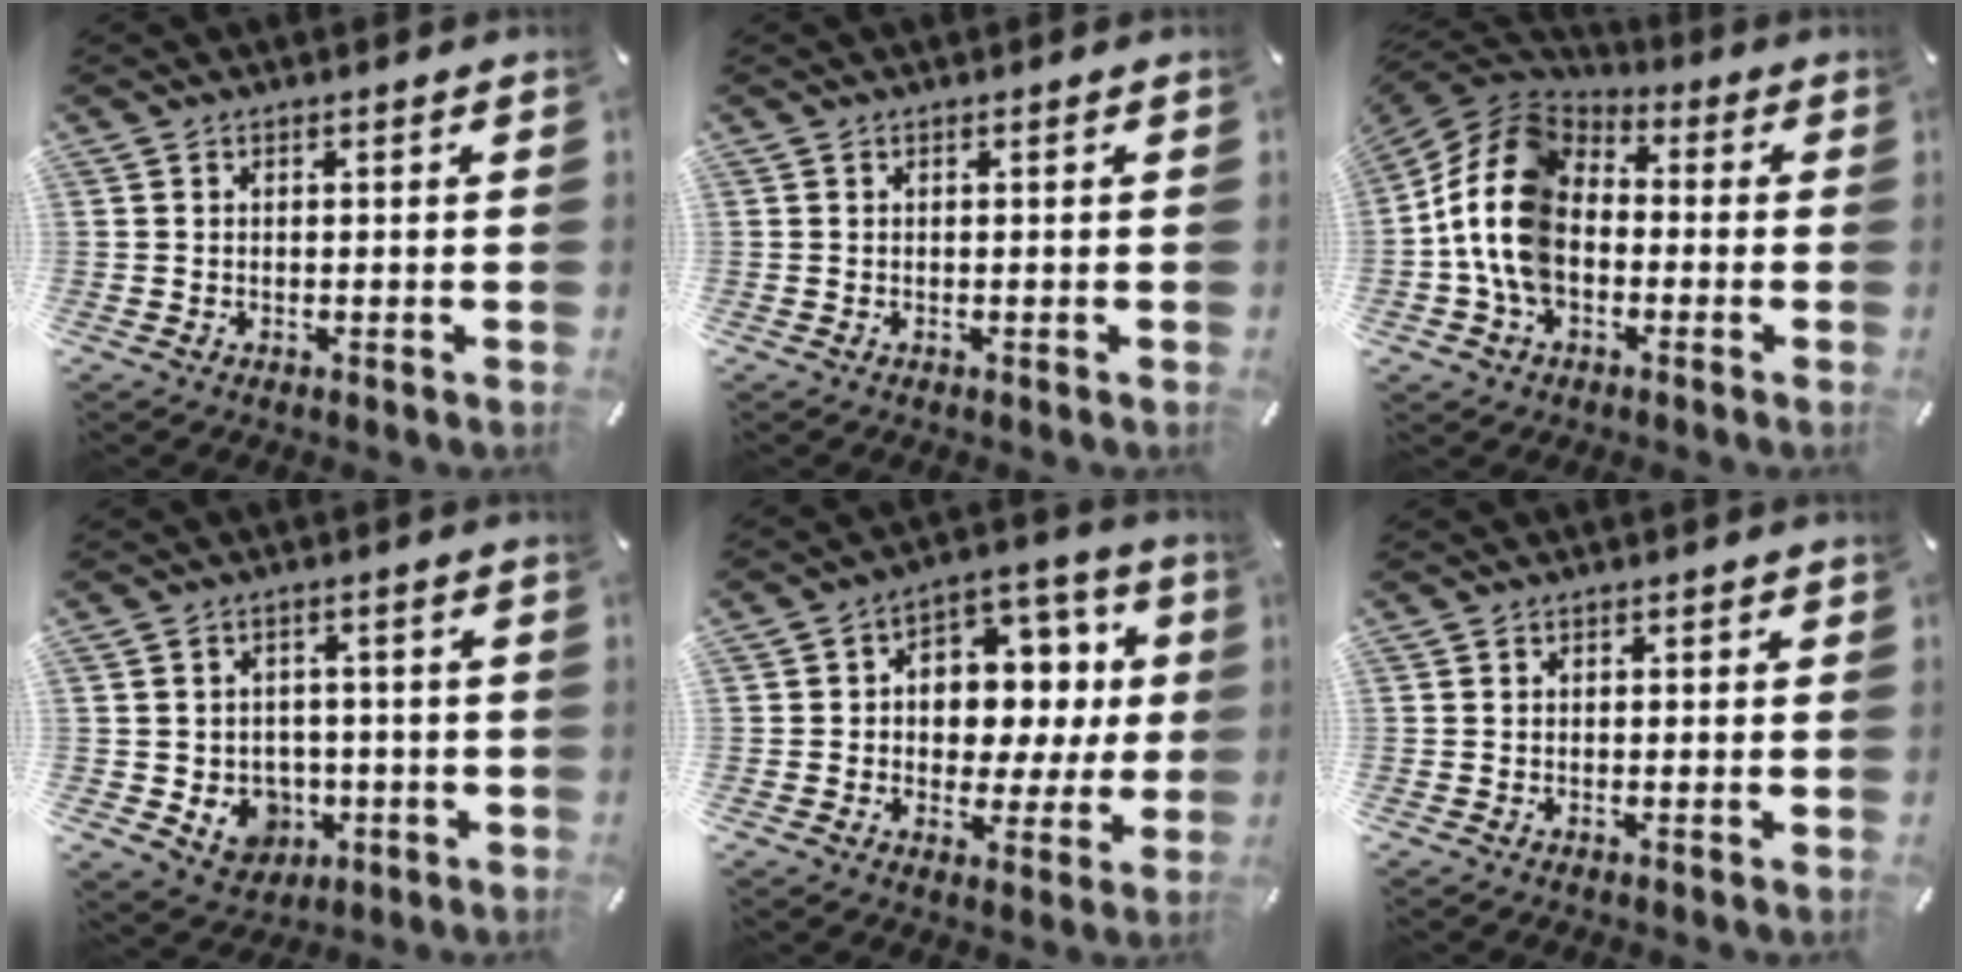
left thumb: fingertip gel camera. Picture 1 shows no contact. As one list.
[{"total": 0.0}, {"total": 15.3, "force": [-3.2, 11.3, 9.9], "torque": [-0.235, 0.024, -0.067]}, {"total": 7.4, "force": [-1.2, 6.9, 2.3], "torque": [-0.040, 0.000, -0.016]}, {"total": 10.2, "force": [0.8, 8.8, 5.0], "torque": [-0.063, -0.017, 0.021]}, {"total": 0.8, "force": [-0.1, 0.7, 0.3], "torque": [-0.005, 0.005, -0.004]}]